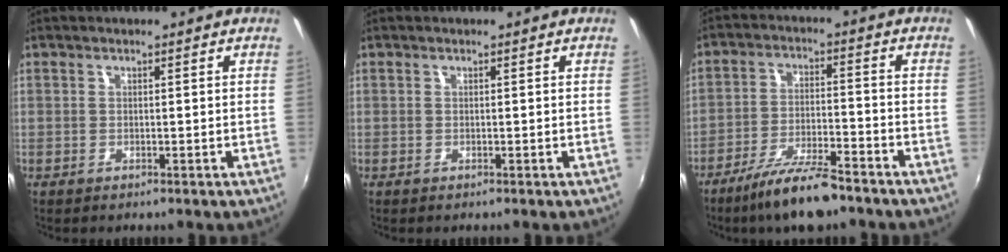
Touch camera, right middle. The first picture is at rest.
{"total": 0.0}
{"total": 10.7, "force": [-8.5, 2.1, 6.1], "torque": [-0.132, -0.013, -0.147]}